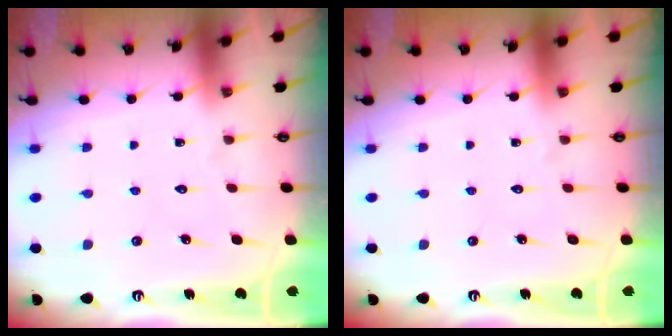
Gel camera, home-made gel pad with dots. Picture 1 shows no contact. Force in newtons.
{"total": 0.0}